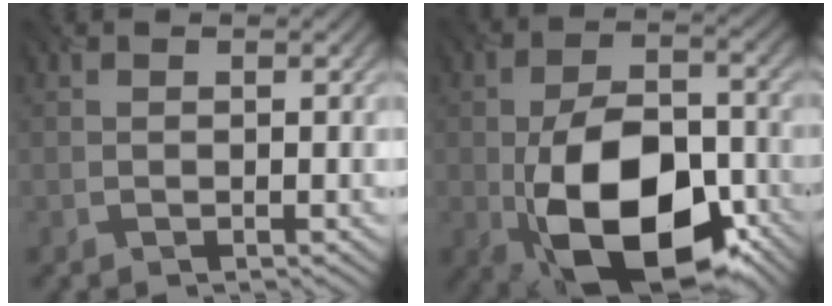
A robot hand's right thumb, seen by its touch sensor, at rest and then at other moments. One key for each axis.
{"total": 15.4, "fx": -5.4, "fy": 8.7, "fz": 11.5, "tx": -0.202, "ty": -0.022, "tz": -0.092}